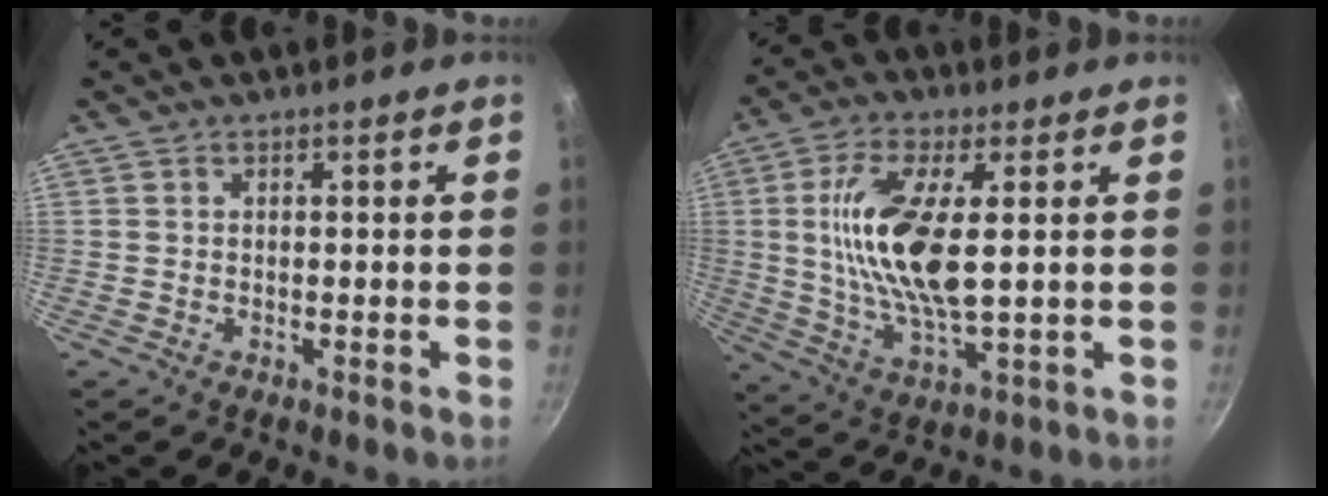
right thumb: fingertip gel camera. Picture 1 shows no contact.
{"total": 15.4, "force": [2.1, 5.7, 14.2], "torque": [-0.279, -0.008, 0.040]}